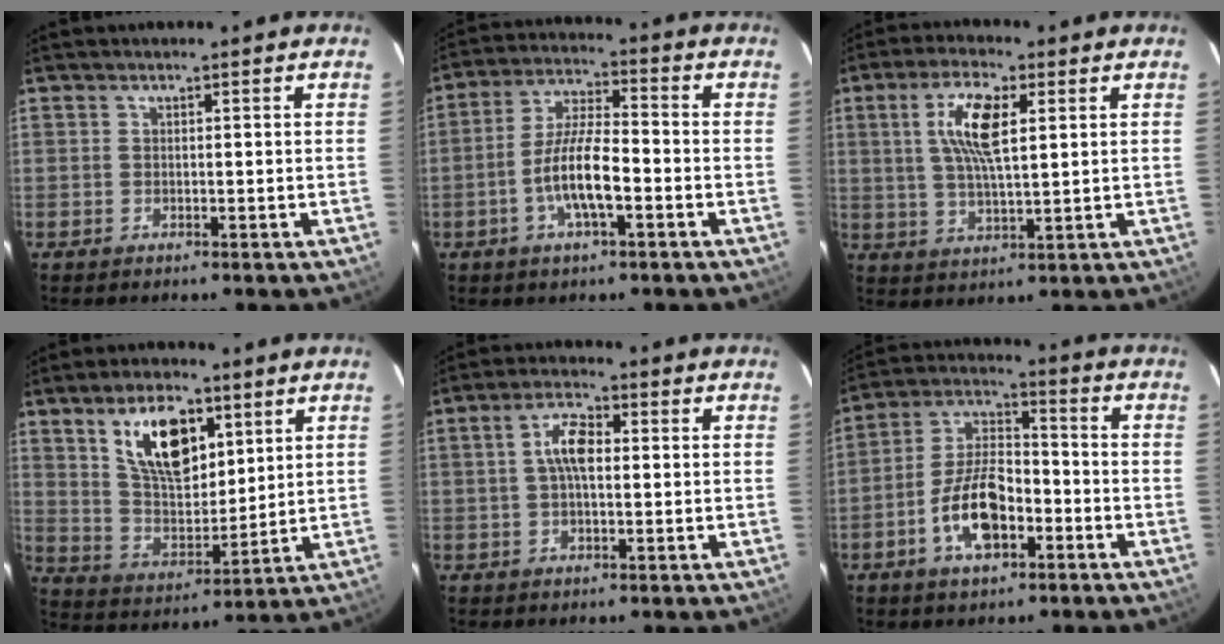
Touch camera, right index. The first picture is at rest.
{"total": 9.6, "force": [-3.4, 2.3, 8.7], "torque": [-0.174, 0.002, -0.063]}
{"total": 9.2, "force": [2.7, 2.7, 8.4], "torque": [-0.162, 0.008, 0.053]}
{"total": 13.9, "force": [6.8, 6.8, 10.1], "torque": [-0.171, 0.007, 0.135]}
{"total": 5.7, "force": [0.5, 2.5, 5.1], "torque": [-0.098, 0.015, 0.009]}
{"total": 11.9, "force": [-5.0, 5.7, 9.2], "torque": [-0.186, 0.013, -0.086]}